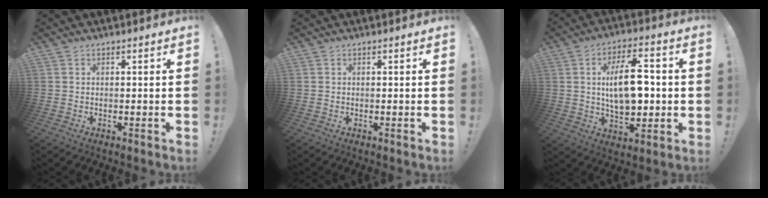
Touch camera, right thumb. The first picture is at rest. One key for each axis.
{"total": 0.0}
{"total": 15.9, "fx": 0.8, "fy": 8.3, "fz": 13.6, "tx": -0.238, "ty": 0.003, "tz": 0.009}